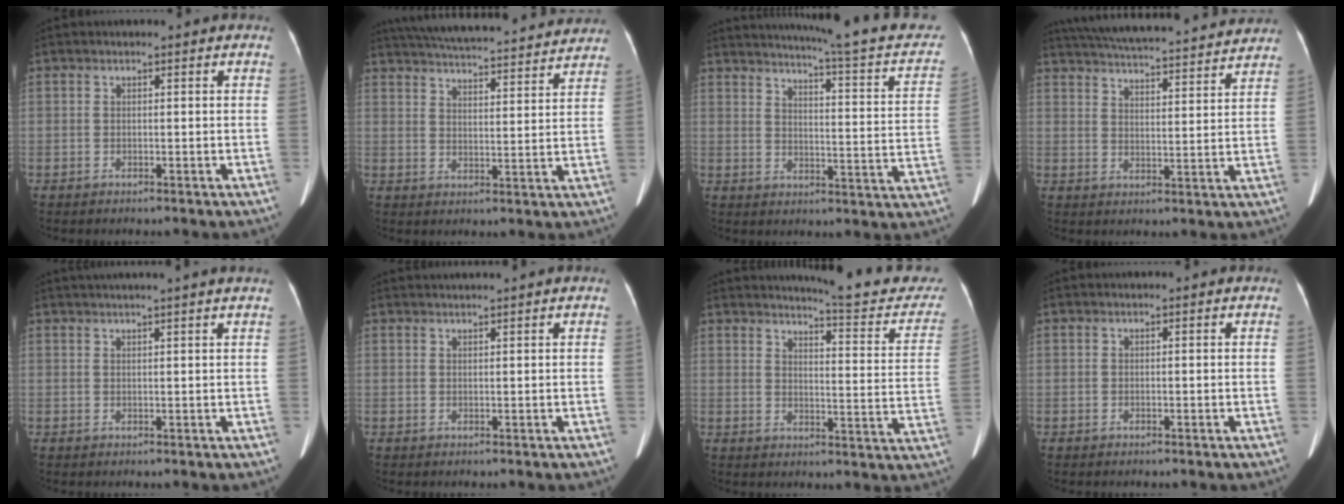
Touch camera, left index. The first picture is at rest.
{"total": 24.7, "force": [22.7, 3.4, 9.1], "torque": [-0.159, 0.010, 0.302]}
{"total": 21.3, "force": [18.5, 1.3, 10.4], "torque": [-0.138, -0.040, 0.216]}
{"total": 23.9, "force": [21.9, 3.0, 9.0], "torque": [-0.159, 0.014, 0.296]}
{"total": 6.3, "force": [5.3, -1.4, 3.1], "torque": [-0.036, 0.025, 0.065]}
{"total": 2.4, "force": [2.2, -0.8, 0.8], "torque": [-0.008, 0.020, 0.044]}
{"total": 15.6, "force": [14.9, 1.5, 4.4], "torque": [-0.039, -0.070, 0.161]}
{"total": 0.0}